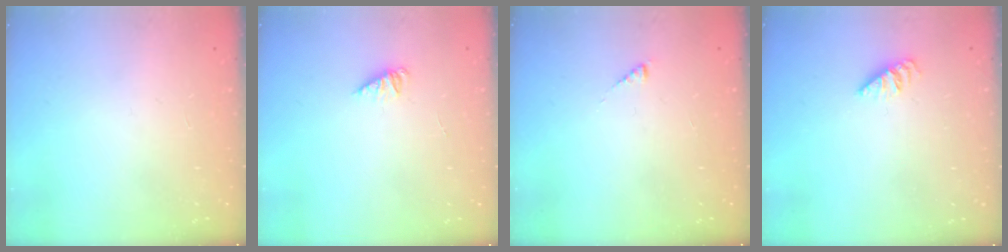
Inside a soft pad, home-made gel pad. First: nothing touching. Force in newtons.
{"total": 1.1, "press": 1.1, "slide": 0.2}
{"total": 2.0, "press": 2.0, "slide": 0.3}
{"total": 0.6, "press": 0.5, "slide": 0.2}